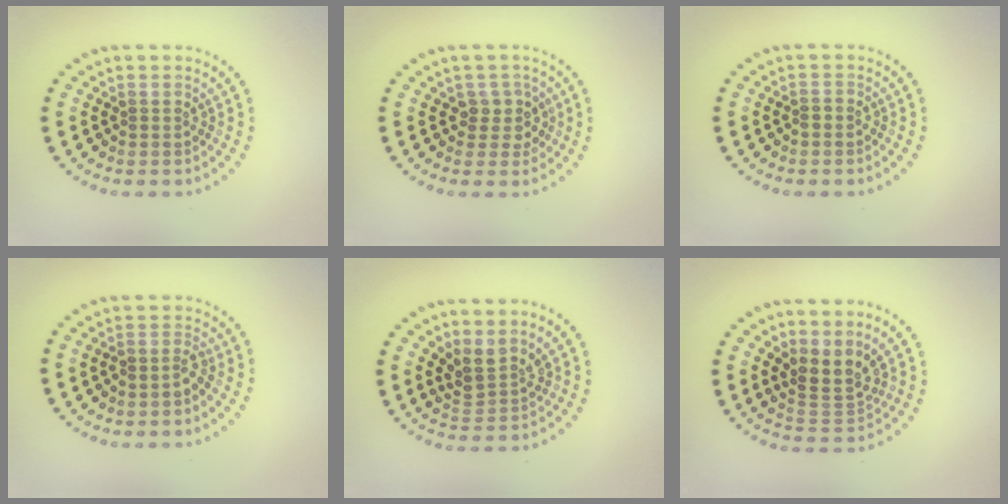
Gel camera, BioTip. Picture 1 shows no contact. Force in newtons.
{"total": 2.1, "press": 1.7, "slide": 1.3}
{"total": 0.6, "press": 0.2, "slide": 0.6}
{"total": 1.4, "press": 1.1, "slide": 0.9}
{"total": 2.7, "press": 2.0, "slide": 1.9}
{"total": 3.1, "press": 2.4, "slide": 2.0}